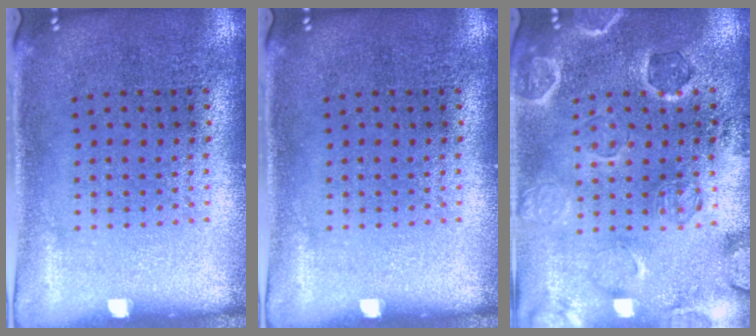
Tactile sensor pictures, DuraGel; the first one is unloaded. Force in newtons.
{"total": 0.0}
{"total": 0.7, "press": 0.7, "slide": 0.4}